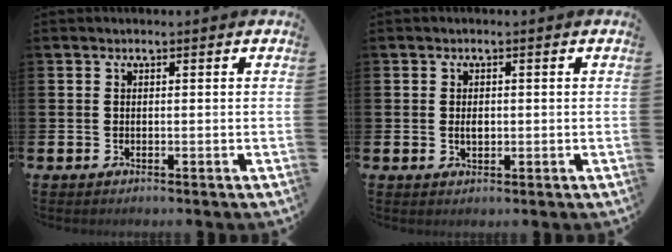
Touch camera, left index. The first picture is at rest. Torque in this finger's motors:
{"motor_torque": [0.38, 0.18, 0.15, 0.06]}